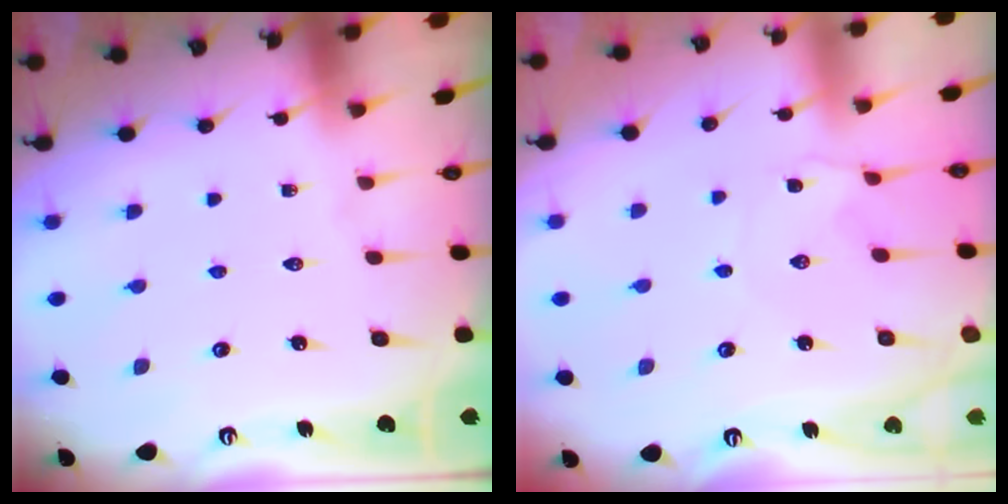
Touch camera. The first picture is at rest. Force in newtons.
{"total": 1.1, "press": 1.0, "slide": 0.3}